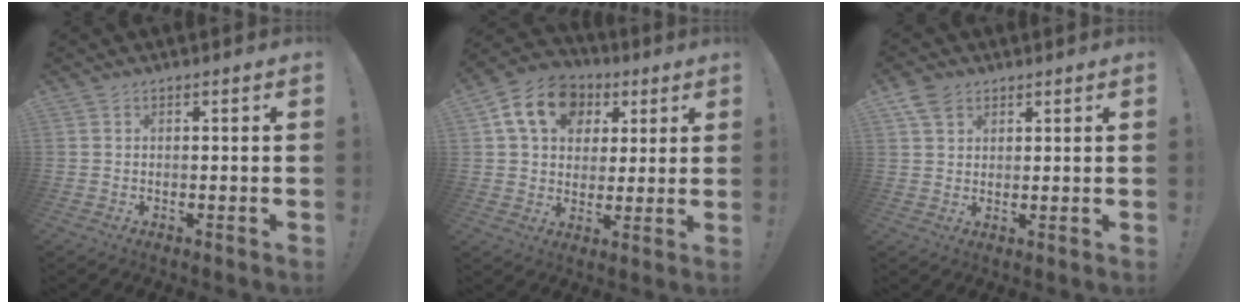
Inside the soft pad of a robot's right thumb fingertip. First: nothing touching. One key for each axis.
{"total": 15.8, "fx": 6.2, "fy": 11.9, "fz": 8.4, "tx": -0.126, "ty": -0.010, "tz": 0.119}
{"total": 5.3, "fx": 3.2, "fy": 3.8, "fz": 1.8, "tx": -0.029, "ty": -0.010, "tz": 0.062}